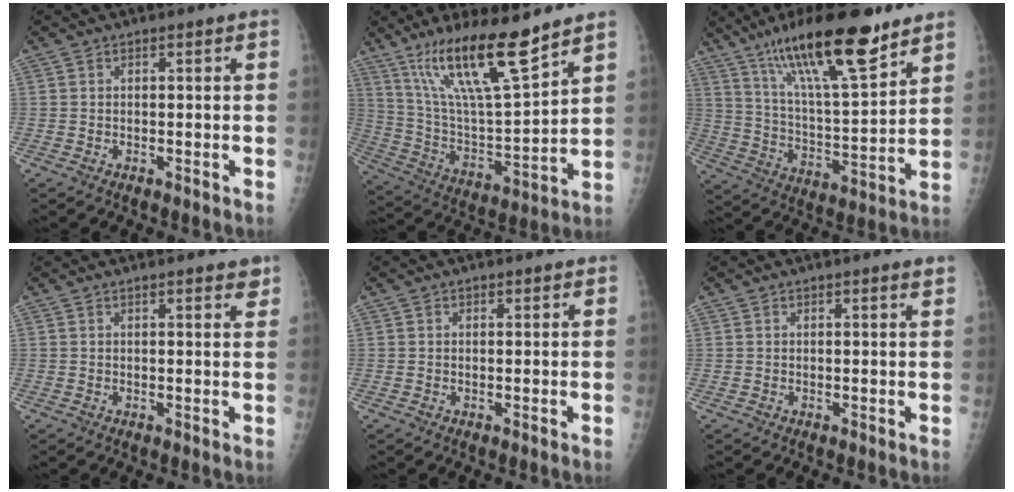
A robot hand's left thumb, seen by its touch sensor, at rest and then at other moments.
{"total": 18.9, "force": [13.1, 3.1, 13.3], "torque": [-0.223, -0.067, 0.247]}
{"total": 21.2, "force": [14.2, 4.8, 15.0], "torque": [-0.240, -0.060, 0.248]}
{"total": 3.2, "force": [2.5, 0.8, 1.8], "torque": [-0.008, -0.009, 0.031]}
{"total": 0.9, "force": [0.6, 0.7, 0.1], "torque": [0.012, -0.003, 0.005]}
{"total": 1.2, "force": [1.1, 0.1, 0.6], "torque": [-0.001, -0.006, 0.014]}